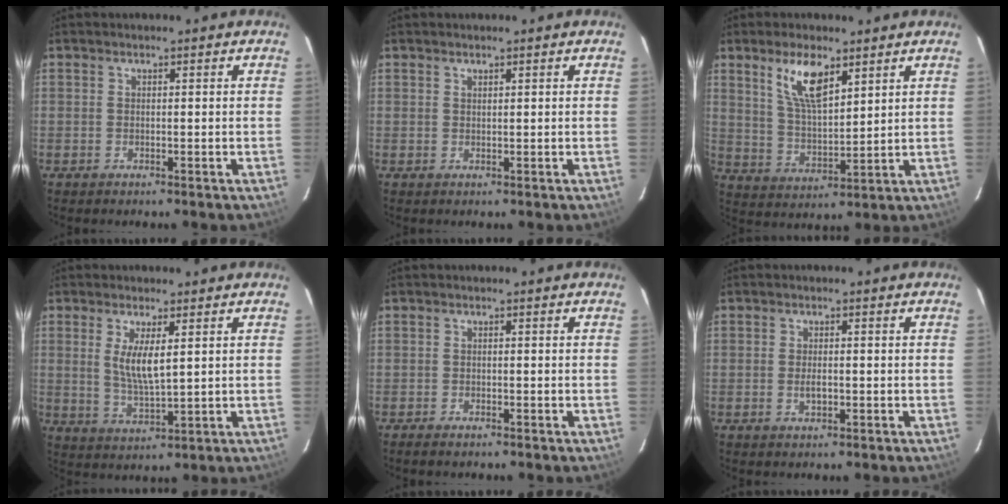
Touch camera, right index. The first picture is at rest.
{"total": 0.5, "force": [0.5, 0.1, 0.1], "torque": [-0.001, 0.000, 0.011]}
{"total": 9.2, "force": [5.4, 3.4, 6.7], "torque": [-0.124, 0.004, 0.112]}
{"total": 6.3, "force": [1.7, 1.5, 5.8], "torque": [-0.110, -0.010, 0.037]}
{"total": 1.4, "force": [-1.2, 0.3, 0.6], "torque": [-0.016, -0.004, -0.023]}
{"total": 1.9, "force": [-0.5, 0.9, 1.6], "torque": [-0.030, -0.002, -0.008]}